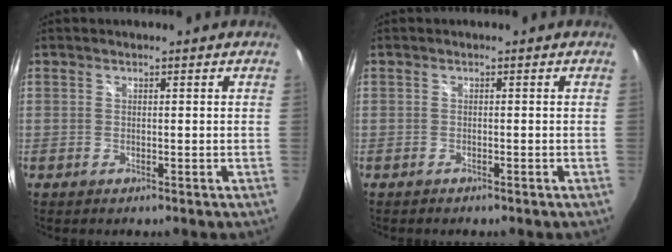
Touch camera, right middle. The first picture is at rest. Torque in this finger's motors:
{"motor_torque": [-0.33, 0.01, -0.05, 0.00]}